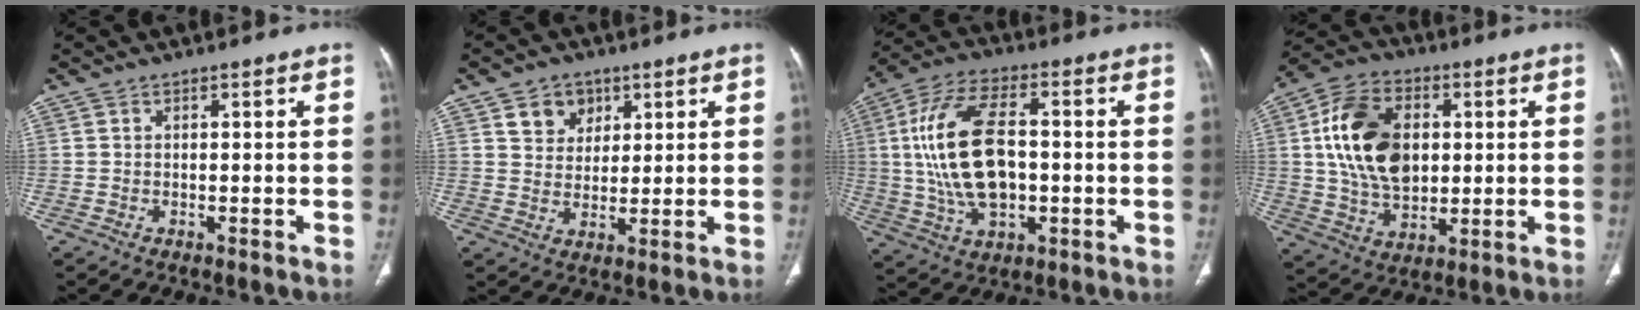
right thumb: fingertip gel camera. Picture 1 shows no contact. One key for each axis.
{"total": 6.4, "fx": 3.2, "fy": 5.1, "fz": 2.1, "tx": -0.007, "ty": -0.015, "tz": 0.057}
{"total": 17.8, "fx": 0.5, "fy": 9.5, "fz": 15.0, "tx": -0.297, "ty": 0.016, "tz": 0.014}
{"total": 17.3, "fx": 2.8, "fy": 11.7, "fz": 12.4, "tx": -0.201, "ty": 0.002, "tz": 0.054}